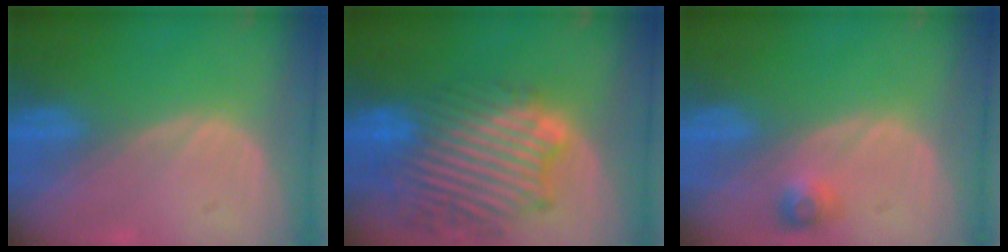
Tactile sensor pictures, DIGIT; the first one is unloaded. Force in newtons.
{"total": 13.6, "press": 11.7, "slide": 6.8}
{"total": 2.5, "press": 2.3, "slide": 1.0}